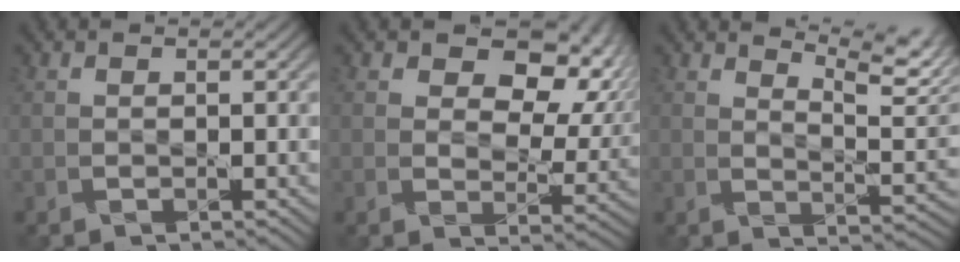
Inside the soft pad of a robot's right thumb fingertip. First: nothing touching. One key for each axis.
{"total": 9.1, "fx": 3.8, "fy": 5.7, "fz": 6.0, "tx": -0.084, "ty": 0.001, "tz": 0.052}
{"total": 7.0, "fx": 5.2, "fy": 1.4, "fz": 4.5, "tx": -0.082, "ty": 0.005, "tz": 0.076}